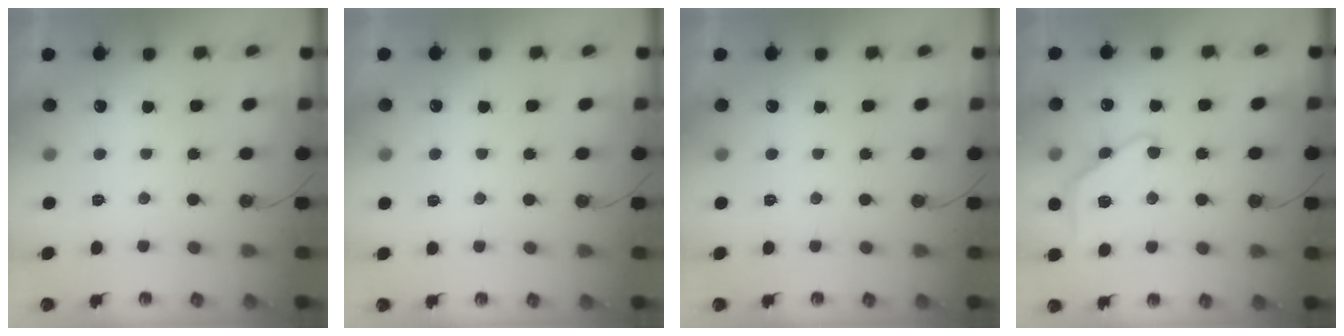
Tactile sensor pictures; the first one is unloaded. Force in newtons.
{"total": 2.8, "press": 2.8, "slide": 0.3}
{"total": 0.0}
{"total": 11.7, "press": 11.7, "slide": 0.7}